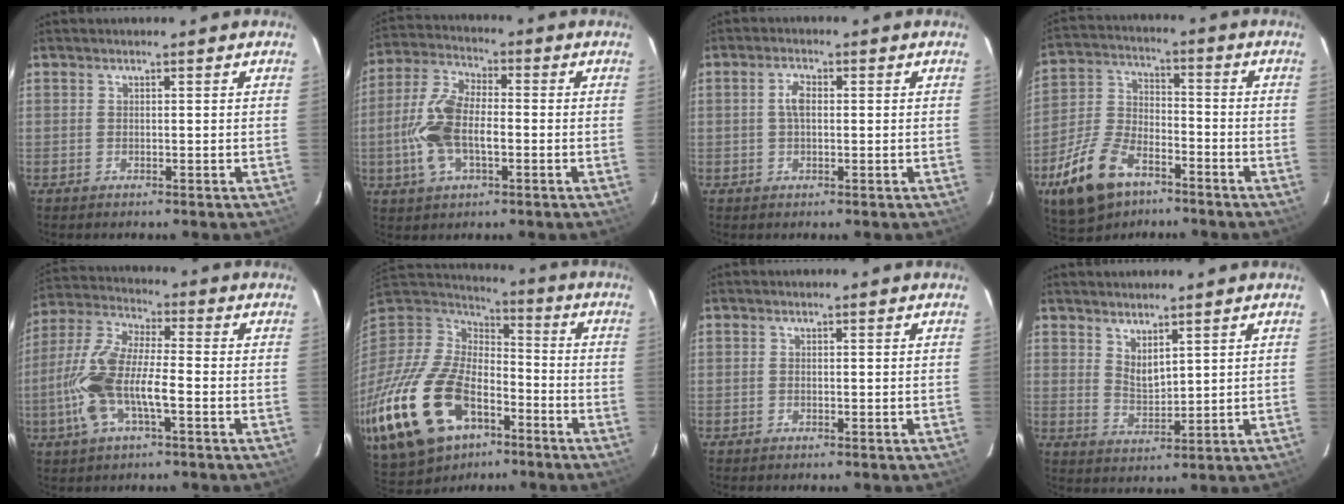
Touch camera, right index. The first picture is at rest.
{"total": 12.6, "force": [-2.4, 6.3, 10.6], "torque": [-0.230, 0.008, -0.049]}
{"total": 2.9, "force": [0.2, 1.5, 2.5], "torque": [-0.050, 0.008, 0.006]}
{"total": 15.3, "force": [-9.2, 8.2, 9.0], "torque": [-0.205, 0.000, -0.167]}
{"total": 14.1, "force": [-3.8, 4.9, 12.6], "torque": [-0.272, 0.002, -0.079]}
{"total": 37.4, "force": [-18.3, 22.2, 23.9], "torque": [-0.578, -0.036, -0.302]}
{"total": 0.0}
{"total": 4.3, "force": [3.2, 1.5, 2.4], "torque": [-0.040, -0.009, 0.059]}